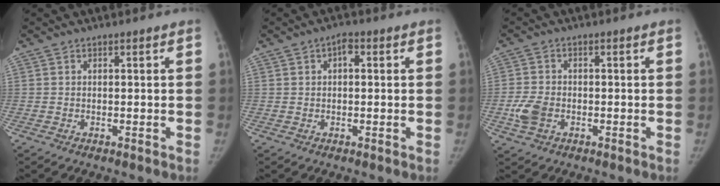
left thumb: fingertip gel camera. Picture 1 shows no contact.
{"total": 2.4, "force": [0.4, 1.6, 1.7], "torque": [-0.015, 0.008, 0.001]}
{"total": 5.1, "force": [-1.6, 3.5, 3.3], "torque": [-0.071, 0.006, -0.032]}